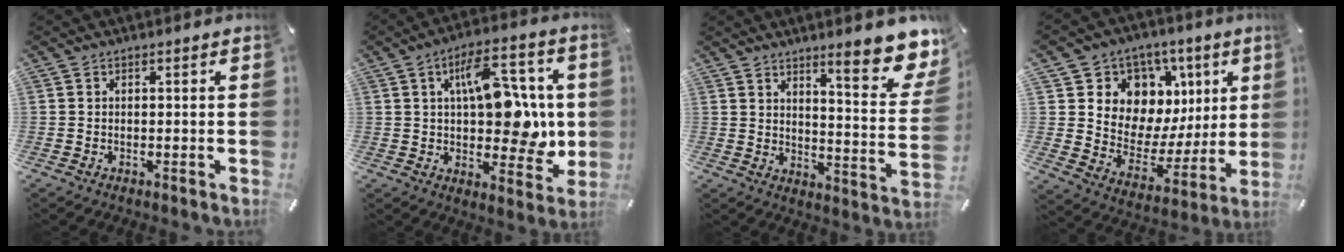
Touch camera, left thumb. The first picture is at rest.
{"total": 16.2, "force": [3.3, 8.9, 13.1], "torque": [-0.178, 0.000, 0.059]}
{"total": 13.3, "force": [9.8, 3.7, 8.2], "torque": [-0.103, -0.078, 0.163]}
{"total": 10.6, "force": [4.0, 9.5, 2.3], "torque": [-0.017, -0.065, 0.078]}